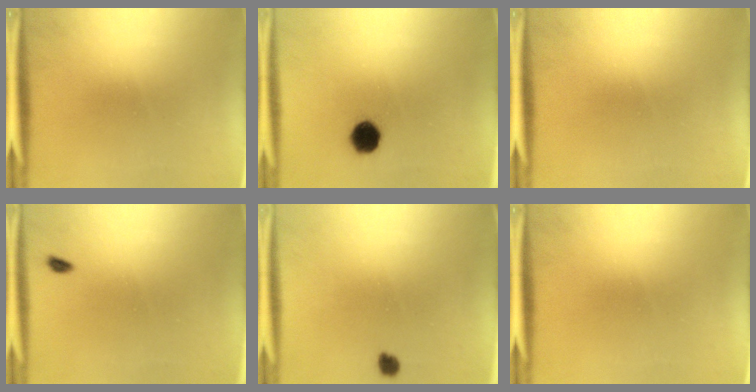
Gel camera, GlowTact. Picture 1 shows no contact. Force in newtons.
{"total": 6.2}
{"total": 0.0}
{"total": 1.1}
{"total": 1.8}
{"total": 0.0}